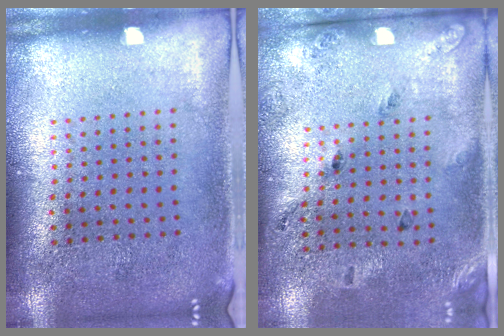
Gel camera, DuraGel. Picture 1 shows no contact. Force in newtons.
{"total": 1.7, "press": 1.0, "slide": 1.4}